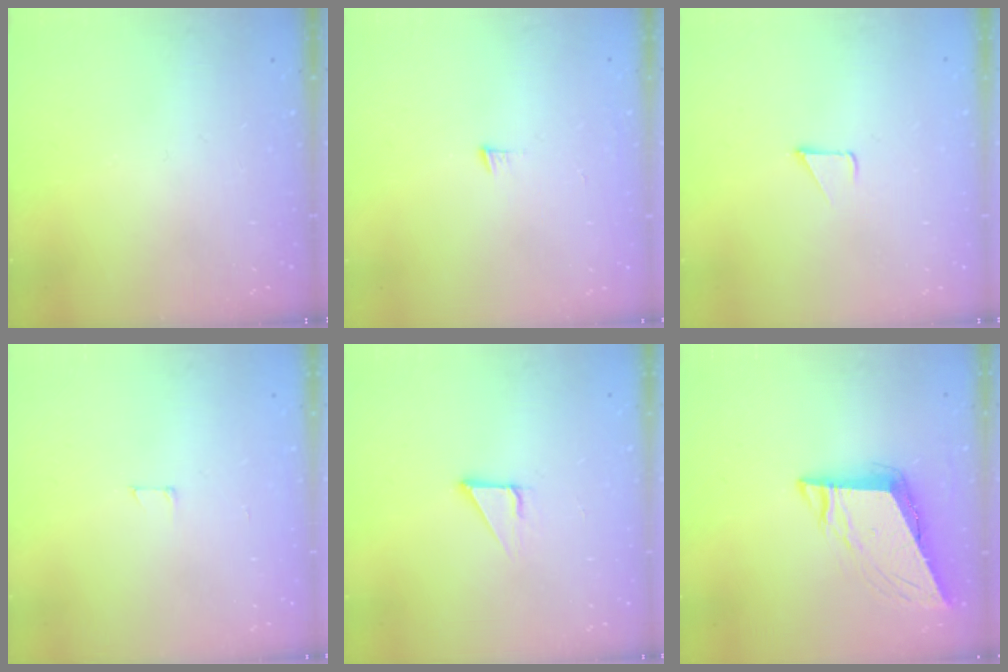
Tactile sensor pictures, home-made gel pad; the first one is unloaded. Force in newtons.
{"total": 3.6, "press": 3.6, "slide": 0.5}
{"total": 1.8, "press": 1.7, "slide": 0.1}
{"total": 2.9, "press": 2.9, "slide": 0.2}
{"total": 2.8, "press": 2.8, "slide": 0.2}
{"total": 9.8, "press": 9.3, "slide": 3.1}